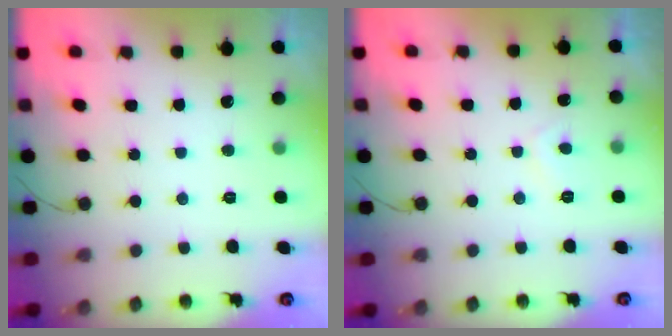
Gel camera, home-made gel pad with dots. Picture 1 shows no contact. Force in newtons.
{"total": 2.2, "press": 2.1, "slide": 0.5}